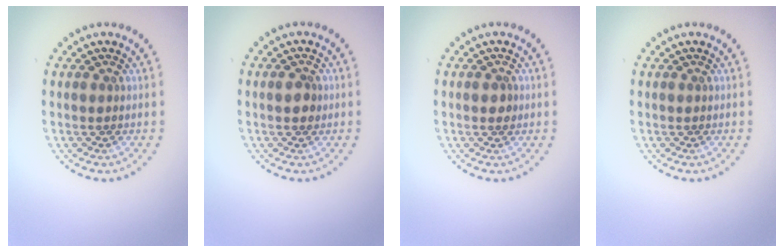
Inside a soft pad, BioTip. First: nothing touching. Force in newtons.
{"total": 1.5, "press": 1.5, "slide": 0.3}
{"total": 1.1, "press": 1.1, "slide": 0.1}
{"total": 0.0}